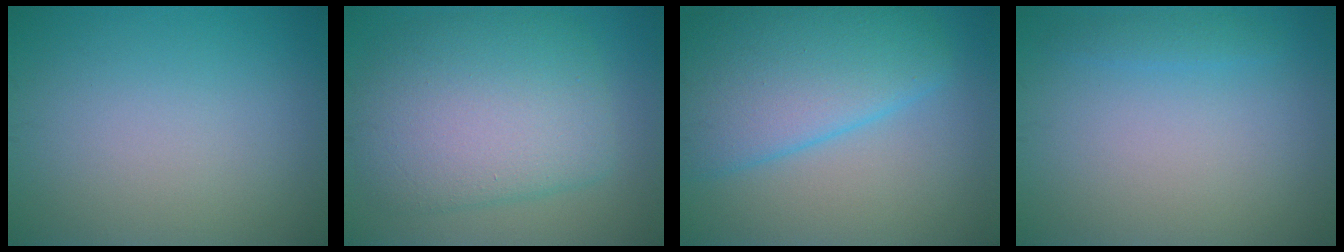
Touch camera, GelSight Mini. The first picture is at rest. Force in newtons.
{"total": 8.6, "press": 8.6, "slide": 0.3}
{"total": 8.1, "press": 8.1, "slide": 0.5}
{"total": 1.0, "press": 1.0, "slide": 0.1}